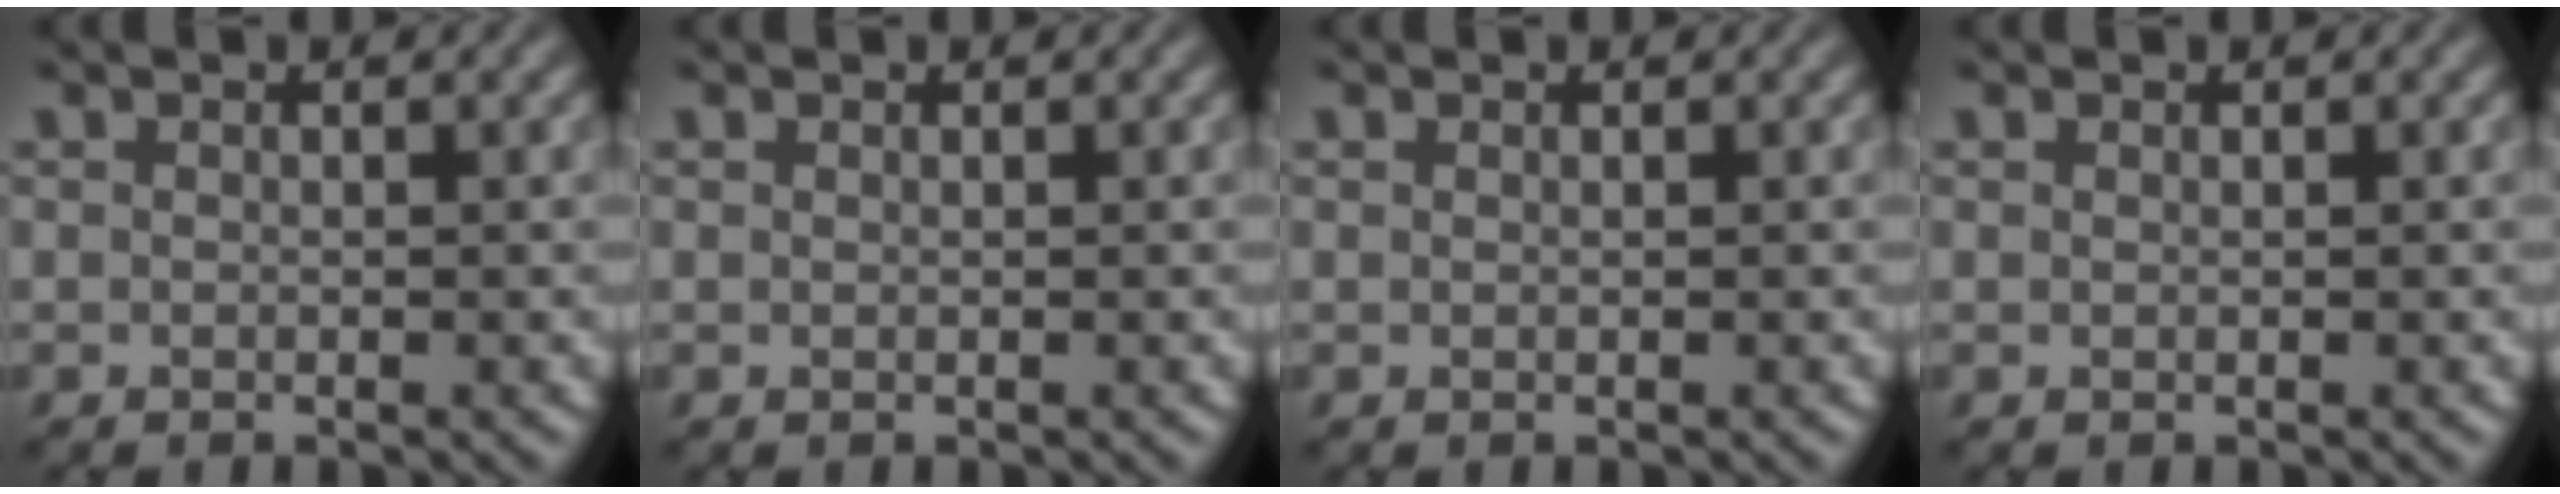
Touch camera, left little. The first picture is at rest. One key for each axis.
{"total": 0.0}
{"total": 0.0}
{"total": 0.0}